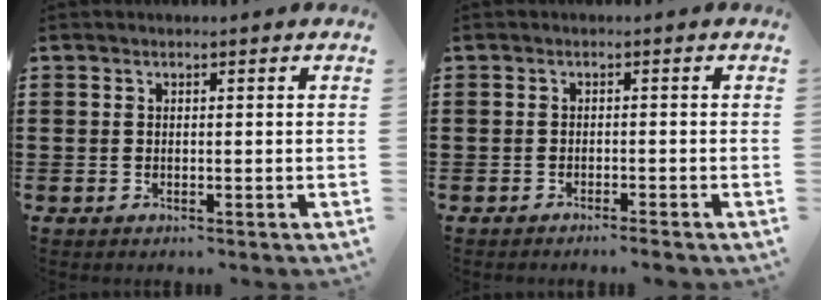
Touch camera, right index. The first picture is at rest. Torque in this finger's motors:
{"motor_torque": [0.06, -0.01, 0.11, 0.00]}